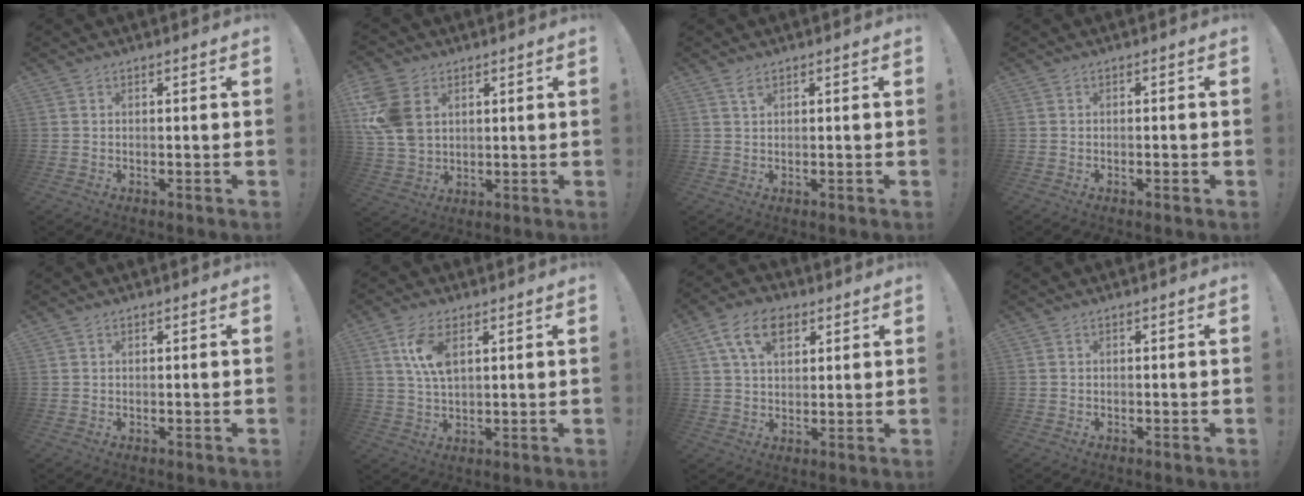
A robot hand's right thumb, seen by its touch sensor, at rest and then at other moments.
{"total": 13.2, "force": [4.2, 9.8, 7.9], "torque": [-0.170, -0.009, 0.083]}
{"total": 1.8, "force": [1.2, 0.6, 1.3], "torque": [-0.019, -0.001, 0.021]}
{"total": 0.8, "force": [-0.3, 0.3, 0.7], "torque": [-0.009, 0.002, -0.005]}
{"total": 0.8, "force": [0.6, 0.5, 0.1], "torque": [0.005, -0.002, 0.009]}
{"total": 8.5, "force": [3.4, 4.1, 6.6], "torque": [-0.123, -0.005, 0.061]}
{"total": 11.6, "force": [5.3, 7.5, 7.1], "torque": [-0.110, -0.004, 0.098]}
{"total": 0.0}